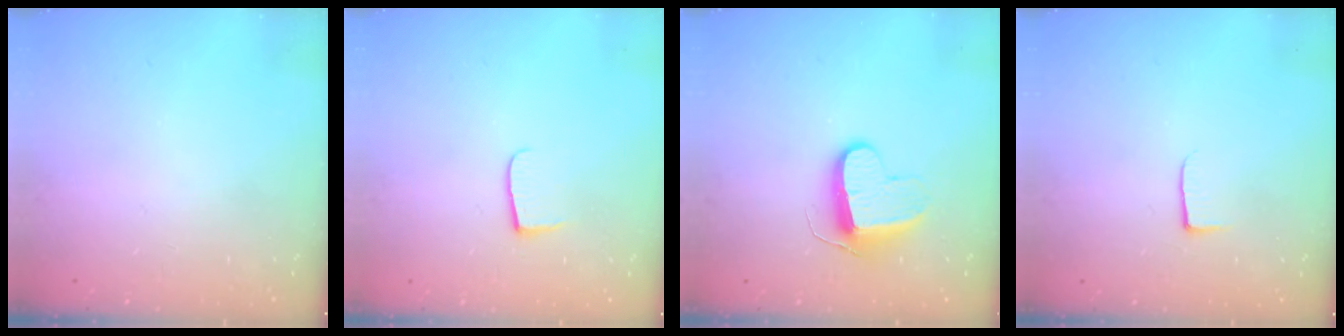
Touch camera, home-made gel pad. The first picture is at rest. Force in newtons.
{"total": 5.2, "press": 5.2, "slide": 0.7}
{"total": 10.1, "press": 10.1, "slide": 0.4}
{"total": 3.7, "press": 3.7, "slide": 0.5}